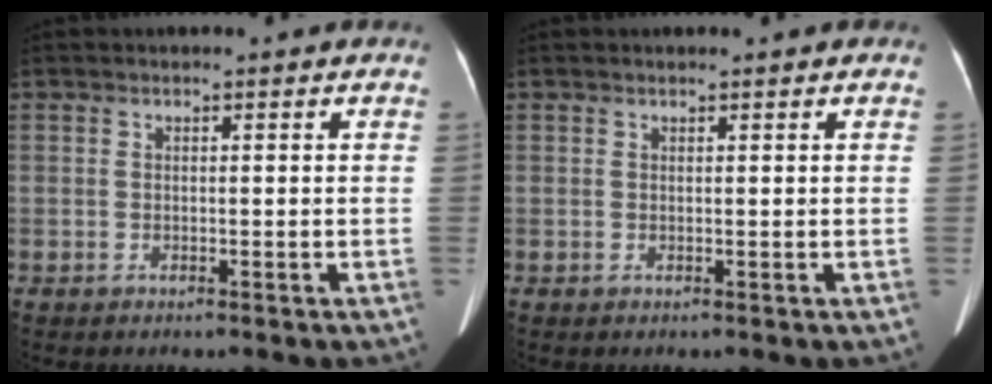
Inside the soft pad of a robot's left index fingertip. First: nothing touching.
{"total": 0.7, "force": [0.6, 0.0, 0.3], "torque": [-0.007, 0.008, 0.009]}